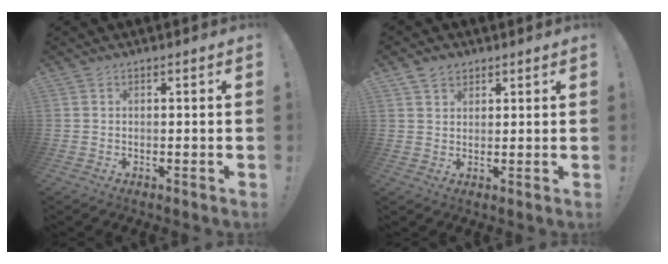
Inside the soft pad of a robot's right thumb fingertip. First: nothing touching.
{"total": 4.0, "force": [2.8, 2.7, 1.1], "torque": [-0.013, -0.010, 0.052]}